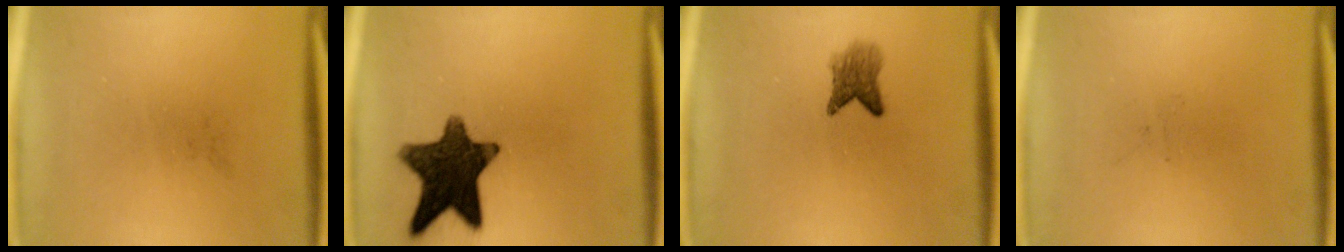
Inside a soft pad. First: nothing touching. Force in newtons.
{"total": 13.3}
{"total": 3.2}
{"total": 0.0}